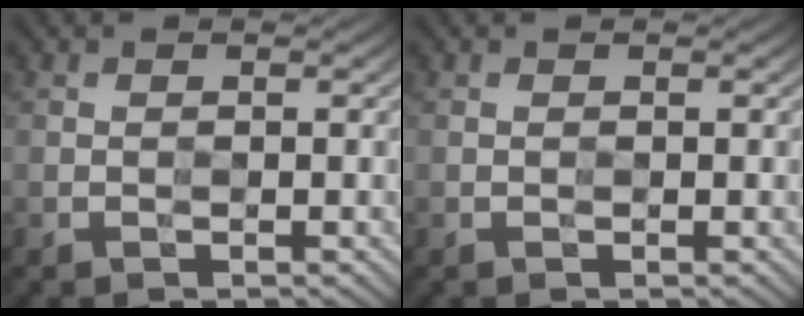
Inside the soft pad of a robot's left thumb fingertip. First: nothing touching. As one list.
[{"total": 0.0}]